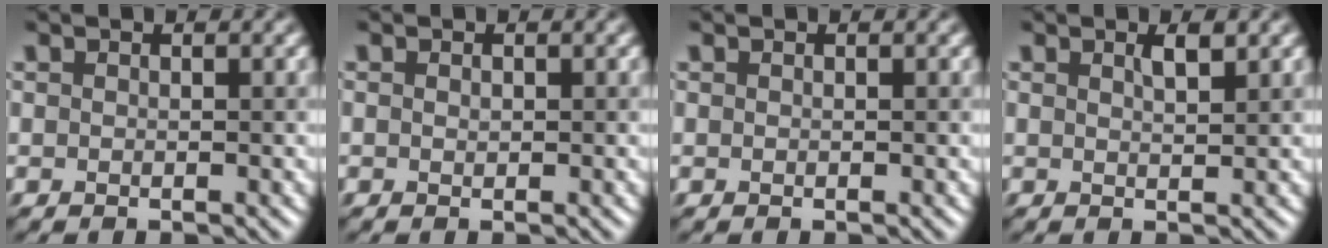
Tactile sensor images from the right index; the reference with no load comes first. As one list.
[{"total": 0.0}, {"total": 0.0}, {"total": 1.3, "force": [0.9, 0.2, 1.0], "torque": [-0.015, 0.003, 0.015]}]